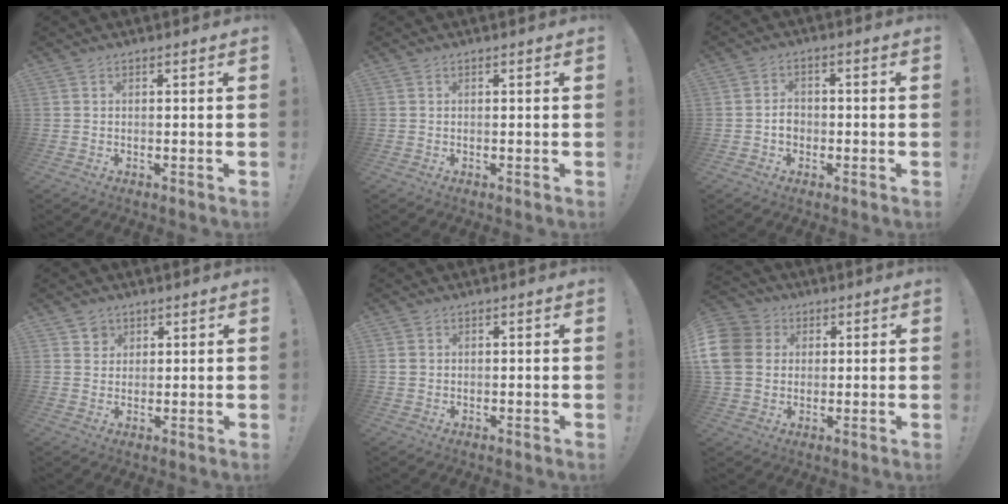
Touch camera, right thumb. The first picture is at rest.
{"total": 0.0}
{"total": 4.1, "force": [-1.1, 3.3, 2.0], "torque": [-0.020, 0.005, -0.022]}
{"total": 3.2, "force": [1.9, 2.6, 0.2], "torque": [0.007, -0.013, 0.031]}
{"total": 1.9, "force": [0.4, 1.7, 0.7], "torque": [-0.013, 0.006, 0.007]}
{"total": 12.1, "force": [1.9, 10.4, 5.9], "torque": [-0.112, 0.004, 0.041]}